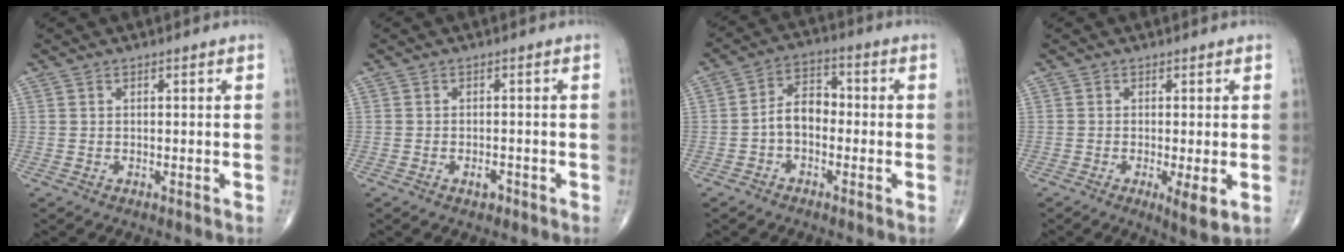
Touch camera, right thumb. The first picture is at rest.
{"total": 1.7, "force": [-0.9, 0.9, 1.0], "torque": [-0.016, 0.005, -0.014]}
{"total": 6.4, "force": [-1.4, 4.3, 4.6], "torque": [-0.063, 0.029, -0.038]}
{"total": 4.6, "force": [-1.1, 0.9, 4.4], "torque": [-0.078, -0.016, -0.019]}